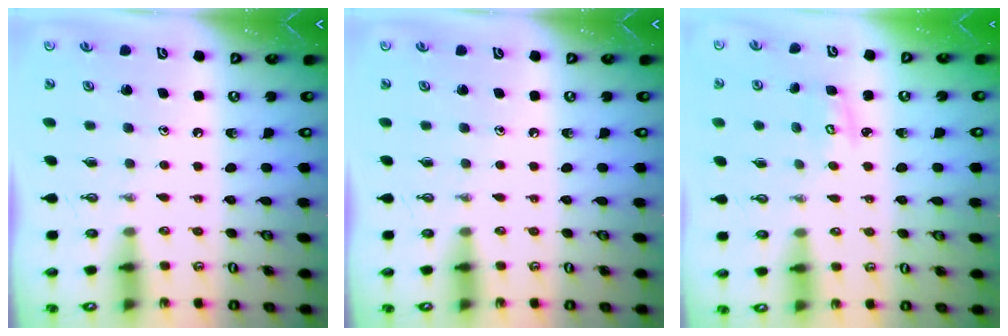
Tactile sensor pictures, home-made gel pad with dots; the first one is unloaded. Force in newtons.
{"total": 0.0}
{"total": 3.3, "press": 3.3, "slide": 0.3}